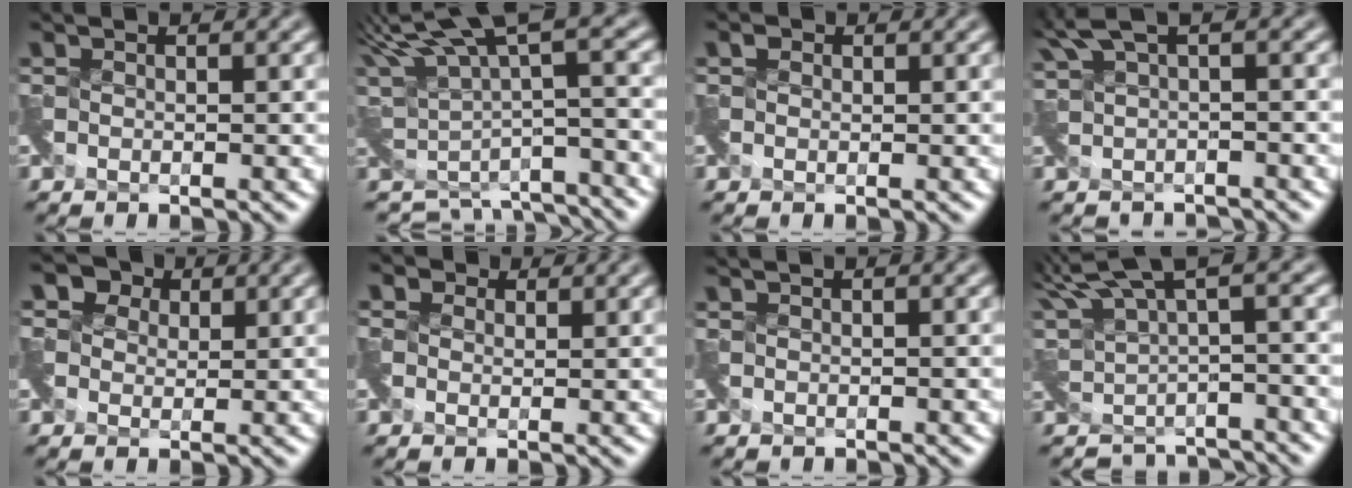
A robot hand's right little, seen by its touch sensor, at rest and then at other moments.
{"total": 6.0, "force": [1.9, 2.4, 5.1], "torque": [-0.100, -0.008, 0.064]}
{"total": 0.9, "force": [-0.2, 0.2, -0.9], "torque": [0.014, -0.001, 0.002]}
{"total": 1.6, "force": [0.3, 1.0, 1.1], "torque": [-0.026, -0.024, 0.009]}
{"total": 3.5, "force": [1.3, 3.1, 0.9], "torque": [-0.027, 0.015, 0.010]}
{"total": 1.2, "force": [0.1, 1.0, -0.7], "torque": [0.010, 0.000, 0.001]}
{"total": 0.5, "force": [-0.1, 0.3, 0.4], "torque": [-0.007, -0.006, -0.003]}
{"total": 4.1, "force": [1.5, 1.8, 3.3], "torque": [-0.064, -0.016, 0.047]}